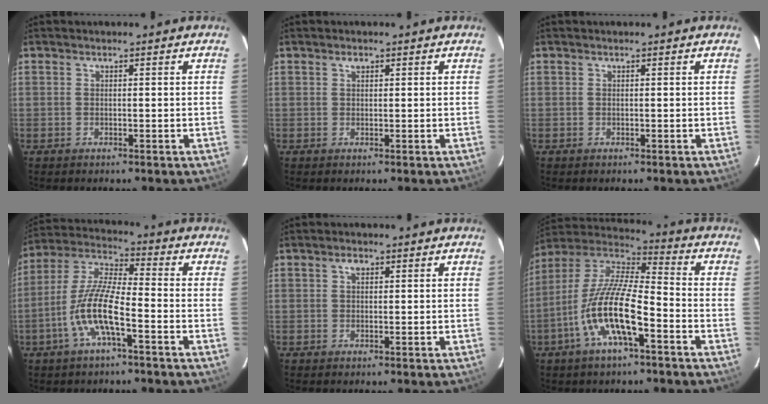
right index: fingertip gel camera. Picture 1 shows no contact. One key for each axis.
{"total": 0.8, "fx": 0.4, "fy": 0.6, "fz": 0.4, "tx": -0.005, "ty": 0.003, "tz": 0.008}
{"total": 0.0}
{"total": 11.5, "fx": -4.7, "fy": 2.4, "fz": 10.2, "tx": -0.217, "ty": 0.001, "tz": -0.094}
{"total": 1.3, "fx": 0.5, "fy": 1.0, "fz": 0.7, "tx": -0.011, "ty": 0.007, "tz": 0.007}
{"total": 16.0, "fx": -6.7, "fy": 4.0, "fz": 13.9, "tx": -0.274, "ty": -0.010, "tz": -0.134}